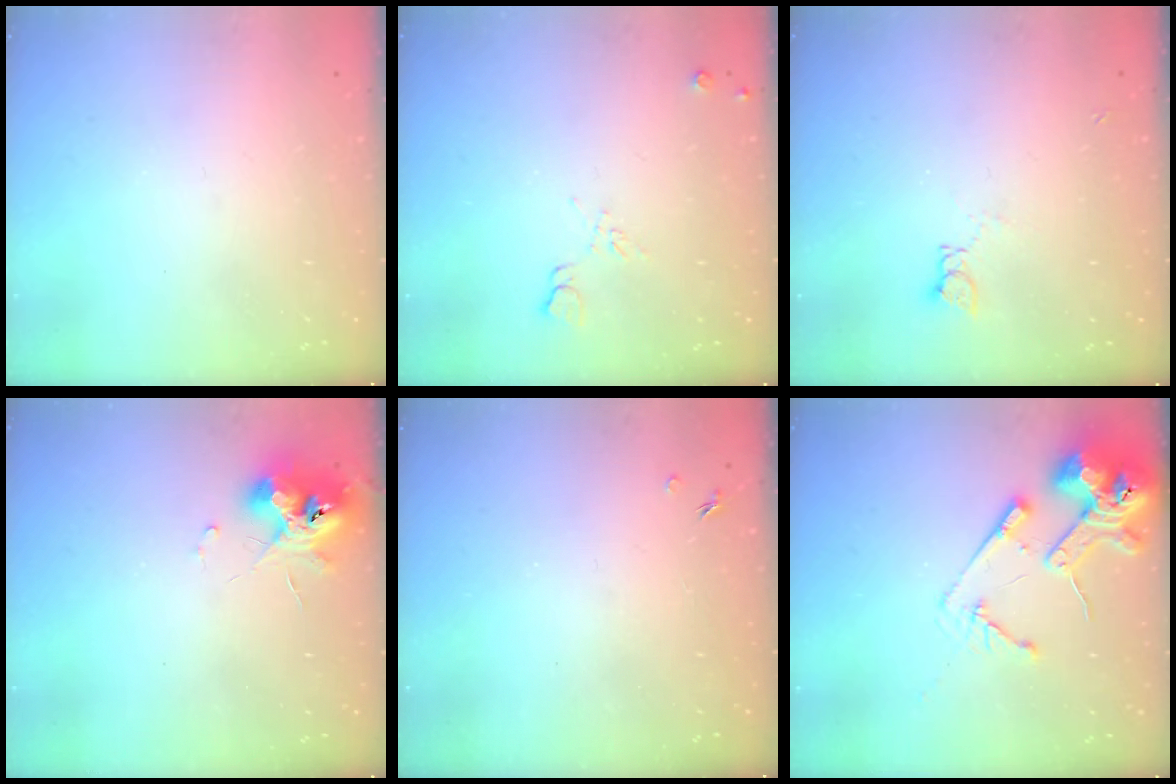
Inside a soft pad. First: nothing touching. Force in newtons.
{"total": 7.1, "press": 7.1, "slide": 0.9}
{"total": 2.2, "press": 2.2, "slide": 0.3}
{"total": 12.1, "press": 12.0, "slide": 0.9}
{"total": 1.3, "press": 1.3, "slide": 0.3}
{"total": 15.3, "press": 15.2, "slide": 1.9}